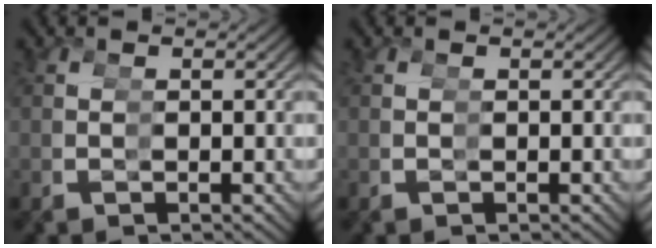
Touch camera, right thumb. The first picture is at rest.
{"total": 0.0}